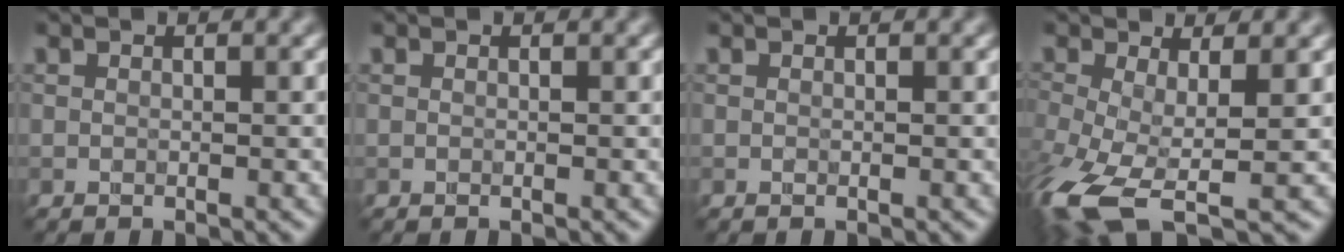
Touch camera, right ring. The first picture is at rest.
{"total": 0.0}
{"total": 0.0}
{"total": 7.8, "force": [-3.2, 2.8, 6.5], "torque": [-0.150, -0.021, -0.064]}